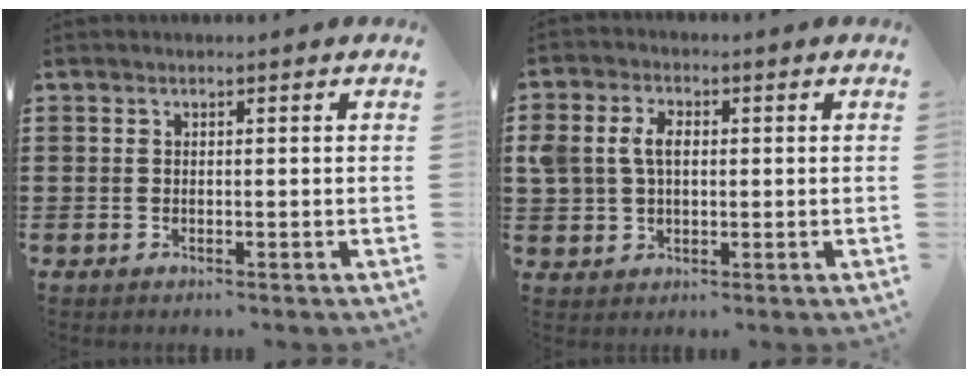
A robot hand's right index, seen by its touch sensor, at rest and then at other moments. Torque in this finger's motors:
{"motor_torque": [0.49, -0.32, 0.63, 0.12]}